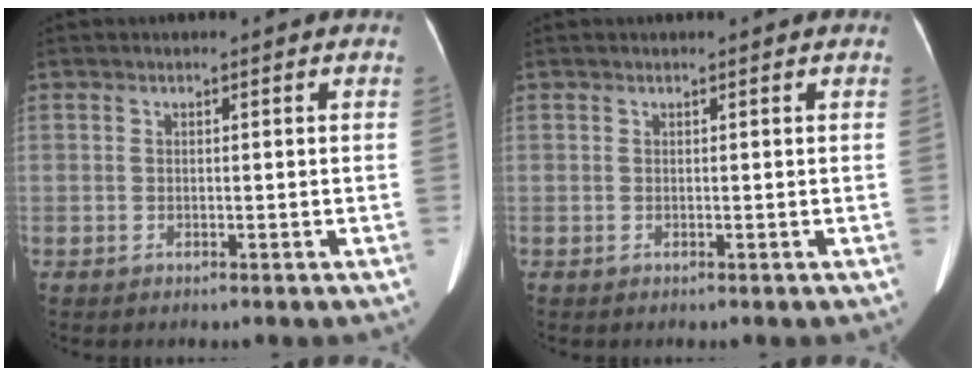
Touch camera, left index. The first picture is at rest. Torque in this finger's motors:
{"motor_torque": [0.07, 0.02, 0.01, 0.01]}